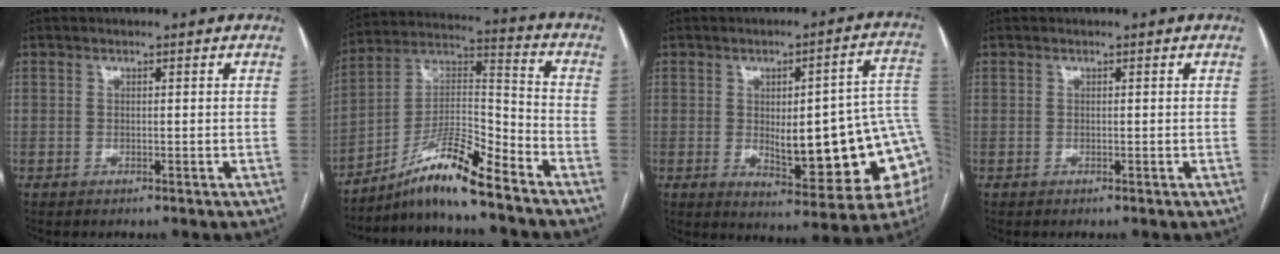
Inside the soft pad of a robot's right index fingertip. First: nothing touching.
{"total": 12.6, "force": [-9.6, 0.4, 8.2], "torque": [-0.153, 0.013, -0.173]}
{"total": 20.4, "force": [-1.5, 5.2, 19.7], "torque": [-0.185, 0.023, 0.002]}
{"total": 0.0}